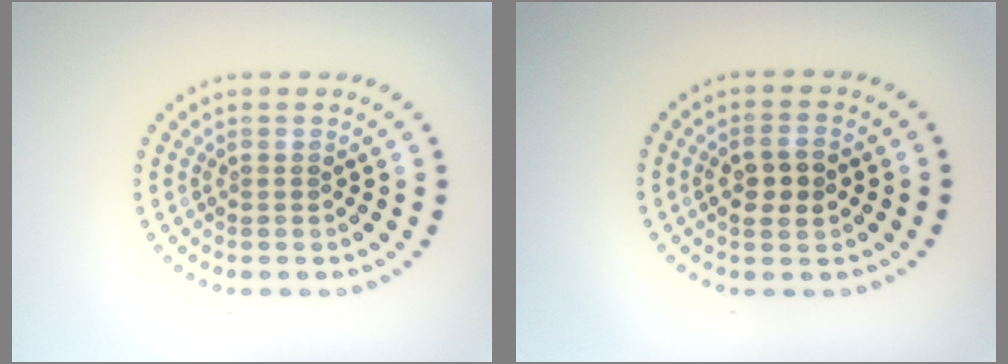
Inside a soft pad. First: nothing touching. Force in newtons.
{"total": 2.7, "press": 2.7, "slide": 0.5}